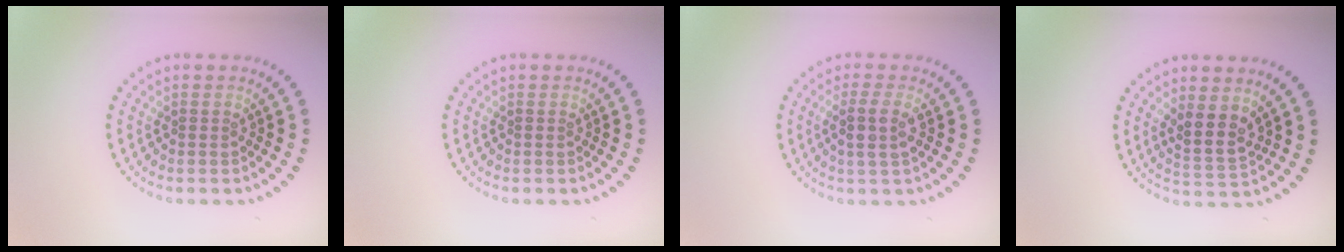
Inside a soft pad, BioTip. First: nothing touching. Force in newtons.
{"total": 0.0}
{"total": 2.2, "press": 2.1, "slide": 0.8}
{"total": 2.8, "press": 2.2, "slide": 1.7}